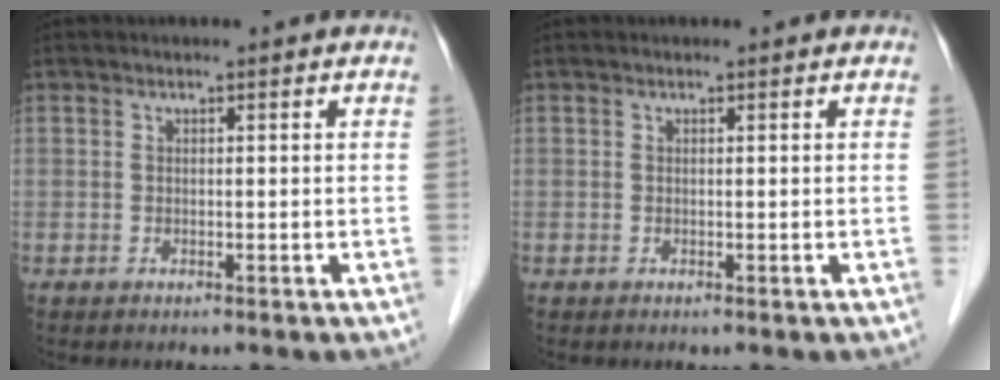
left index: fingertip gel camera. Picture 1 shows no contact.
{"total": 0.0}